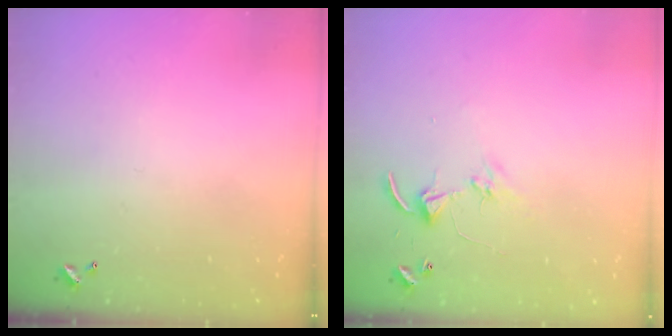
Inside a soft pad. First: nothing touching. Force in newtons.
{"total": 4.4, "press": 4.4, "slide": 0.5}